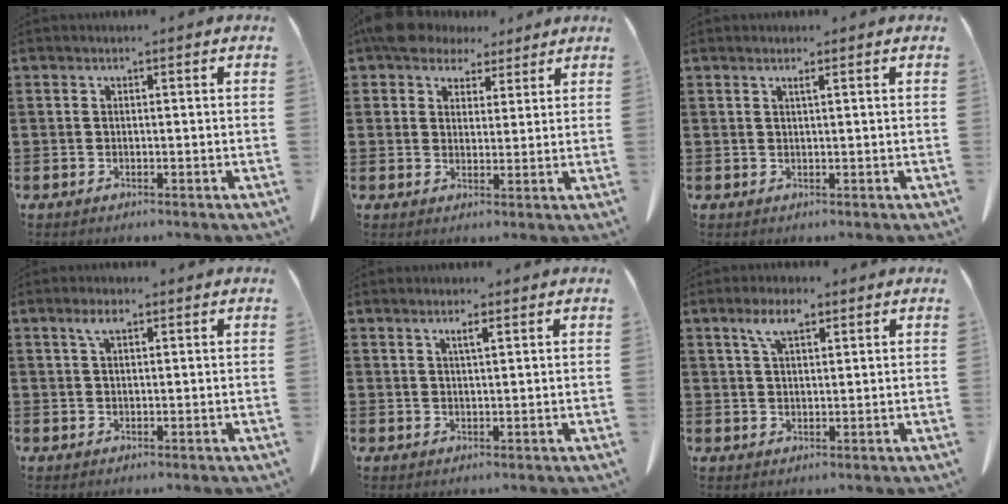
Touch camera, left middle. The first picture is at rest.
{"total": 5.7, "force": [4.8, 2.8, 1.2], "torque": [-0.048, 0.001, 0.092]}
{"total": 0.9, "force": [0.5, 0.0, 0.7], "torque": [-0.015, -0.001, 0.010]}
{"total": 2.6, "force": [1.4, 0.8, 2.1], "torque": [-0.045, 0.006, 0.024]}
{"total": 1.8, "force": [1.2, 0.3, 1.4], "torque": [-0.019, -0.001, 0.018]}
{"total": 4.7, "force": [2.7, 1.5, 3.5], "torque": [-0.077, 0.009, 0.047]}